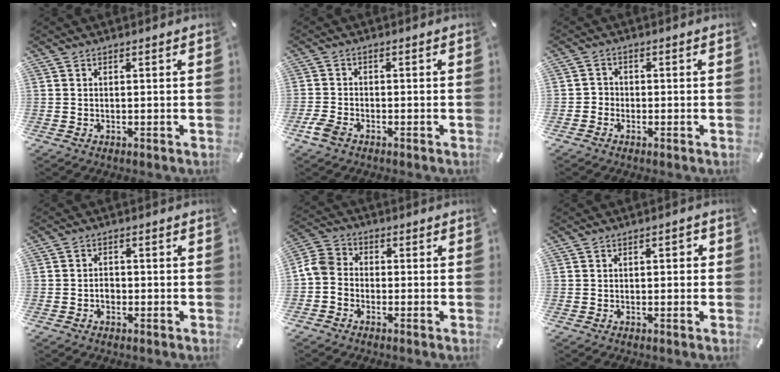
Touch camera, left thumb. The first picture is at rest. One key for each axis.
{"total": 3.5, "fx": -2.3, "fy": 1.8, "fz": 2.0, "tx": -0.059, "ty": 0.001, "tz": -0.048}
{"total": 2.1, "fx": -1.3, "fy": 1.6, "fz": 0.4, "tx": -0.007, "ty": 0.009, "tz": -0.028}
{"total": 2.3, "fx": -0.7, "fy": 1.7, "fz": 1.4, "tx": -0.029, "ty": 0.003, "tz": -0.015}
{"total": 5.8, "fx": -1.8, "fy": 4.7, "fz": 2.8, "tx": -0.070, "ty": 0.015, "tz": -0.033}
{"total": 1.4, "fx": -0.4, "fy": 1.0, "fz": 0.9, "tx": -0.017, "ty": 0.008, "tz": -0.011}